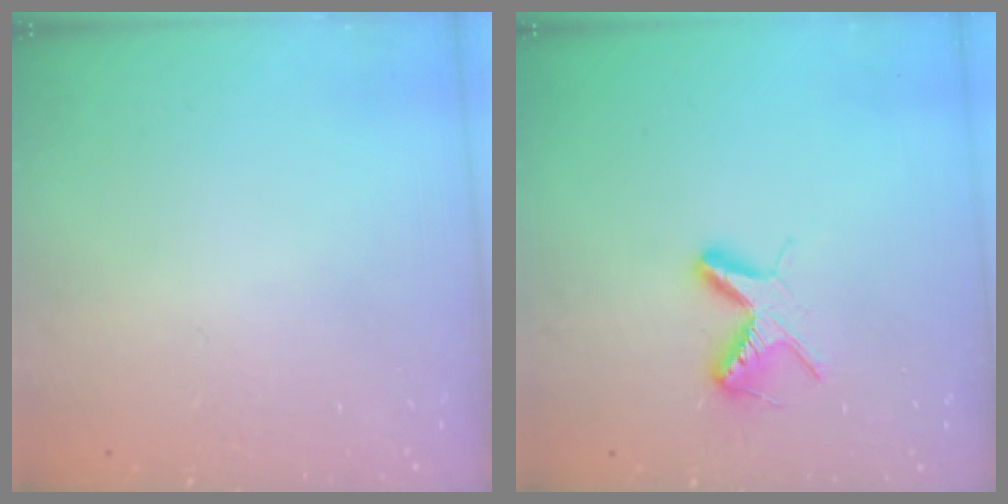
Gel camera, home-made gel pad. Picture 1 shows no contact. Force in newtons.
{"total": 6.6, "press": 6.6, "slide": 0.7}